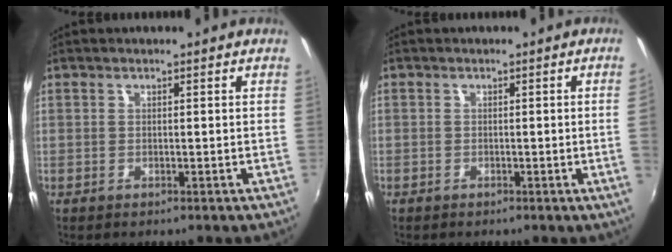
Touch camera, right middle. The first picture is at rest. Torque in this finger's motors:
{"motor_torque": [1.19, -0.95, -0.17, -0.21]}